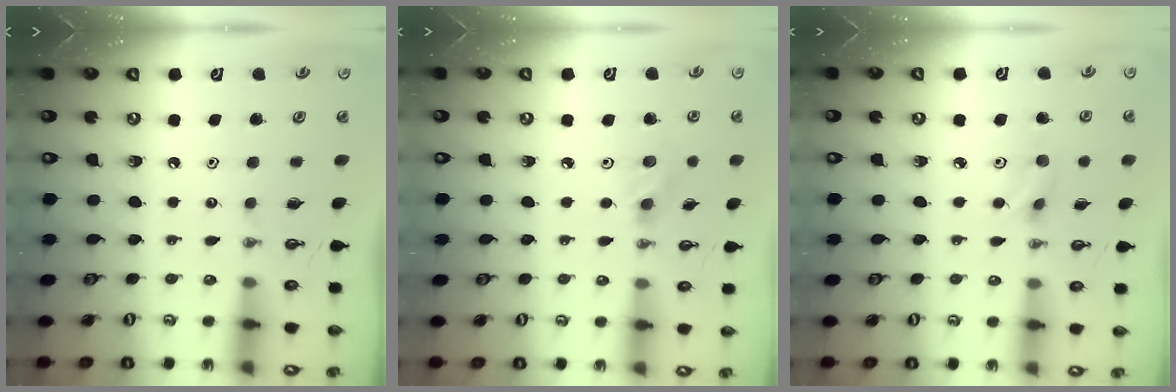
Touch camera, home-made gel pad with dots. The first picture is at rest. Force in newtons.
{"total": 6.4, "press": 6.3, "slide": 0.8}
{"total": 4.6, "press": 4.5, "slide": 0.9}